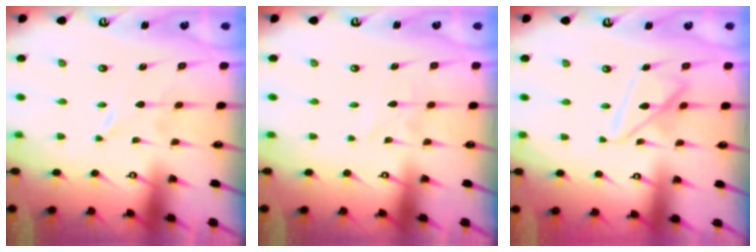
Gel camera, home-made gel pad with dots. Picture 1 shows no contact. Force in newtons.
{"total": 1.6, "press": 1.6, "slide": 0.1}
{"total": 11.4, "press": 11.4, "slide": 1.1}